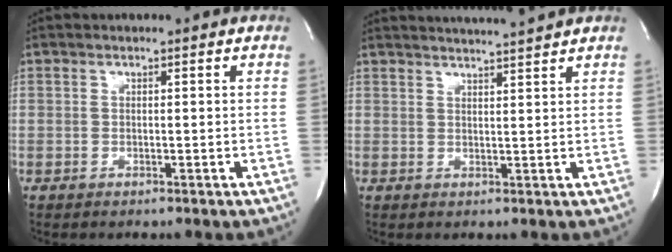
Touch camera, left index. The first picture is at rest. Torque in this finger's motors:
{"motor_torque": [0.97, -1.16, 0.18, 0.06]}